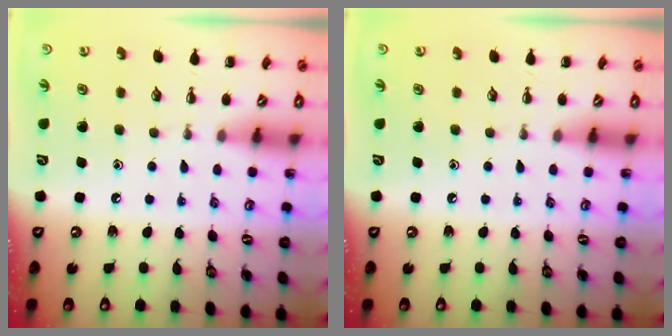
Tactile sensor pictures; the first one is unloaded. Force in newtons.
{"total": 0.0}